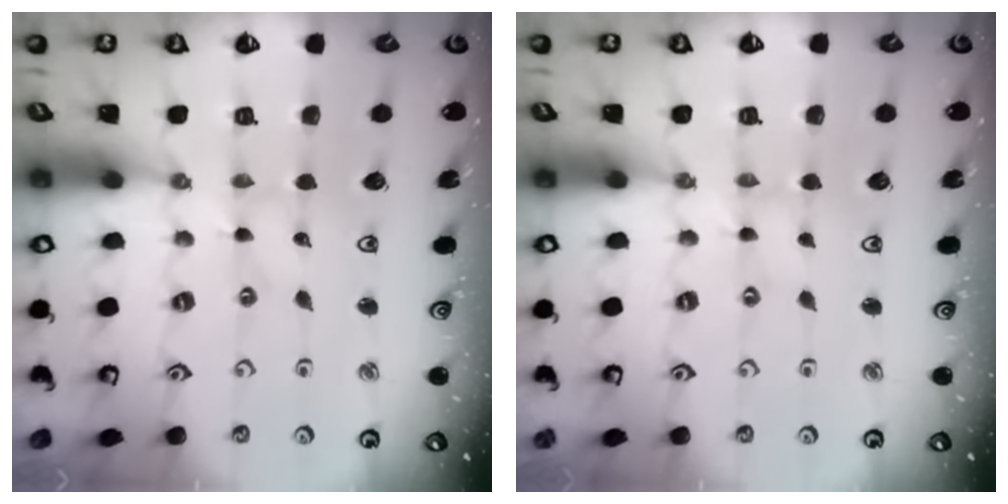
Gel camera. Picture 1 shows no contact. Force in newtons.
{"total": 0.0}